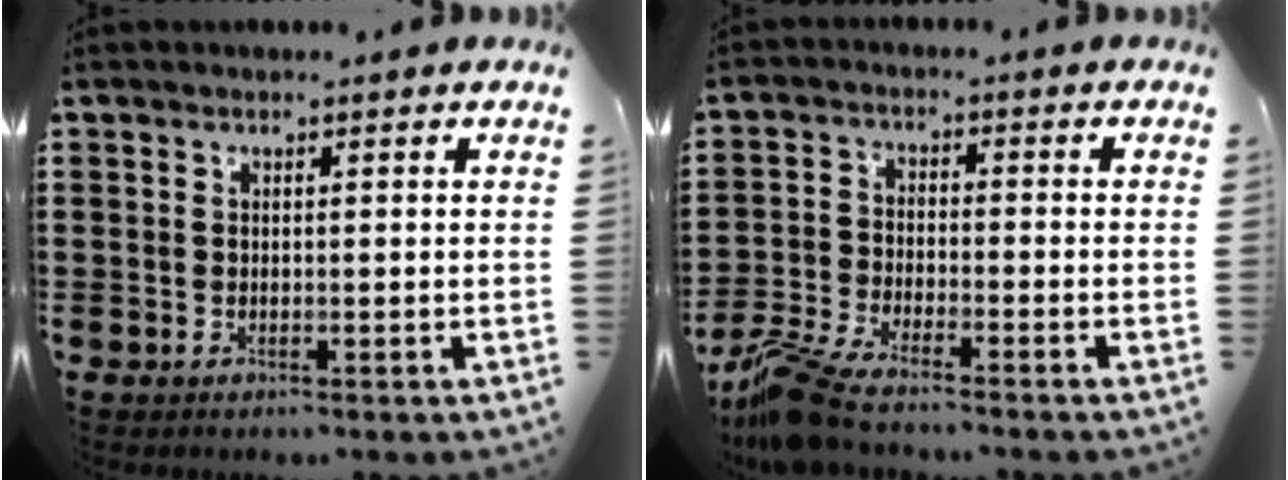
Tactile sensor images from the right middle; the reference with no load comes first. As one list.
[{"total": 7.8, "force": [-6.9, 1.2, 3.4], "torque": [-0.092, -0.001, -0.140]}]